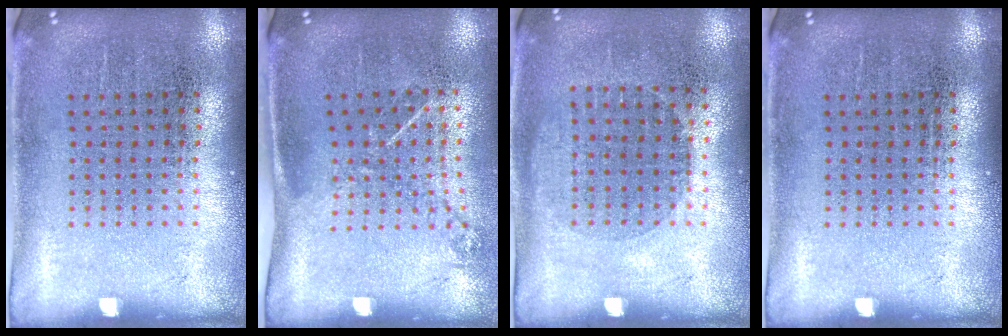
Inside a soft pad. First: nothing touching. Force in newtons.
{"total": 1.2, "press": 0.8, "slide": 0.8}
{"total": 0.9, "press": 0.8, "slide": 0.4}
{"total": 0.0}